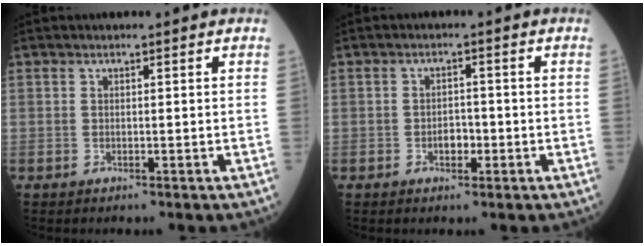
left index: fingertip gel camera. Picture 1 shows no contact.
{"total": 2.4, "force": [-1.0, 1.4, 1.7], "torque": [-0.024, 0.004, -0.016]}